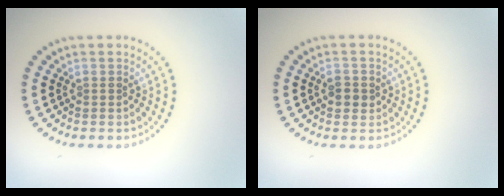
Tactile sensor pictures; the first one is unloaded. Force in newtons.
{"total": 1.6, "press": 1.6, "slide": 0.2}